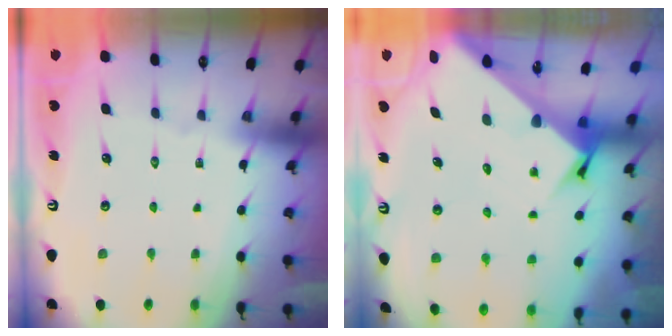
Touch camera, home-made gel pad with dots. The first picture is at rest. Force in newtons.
{"total": 4.2, "press": 4.2, "slide": 0.3}